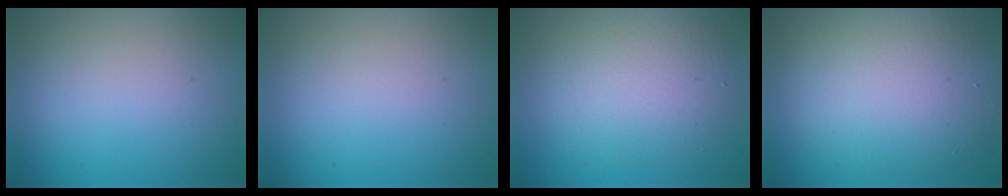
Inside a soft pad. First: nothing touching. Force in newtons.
{"total": 0.0}
{"total": 4.4, "press": 4.4, "slide": 0.0}
{"total": 7.5, "press": 7.5, "slide": 0.8}